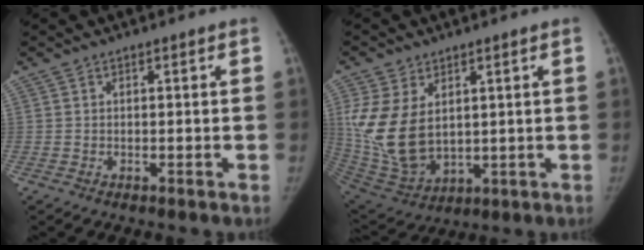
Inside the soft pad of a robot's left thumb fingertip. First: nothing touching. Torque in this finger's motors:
{"motor_torque": [2.44, 2.56, 1.62, -0.99, 0.15]}